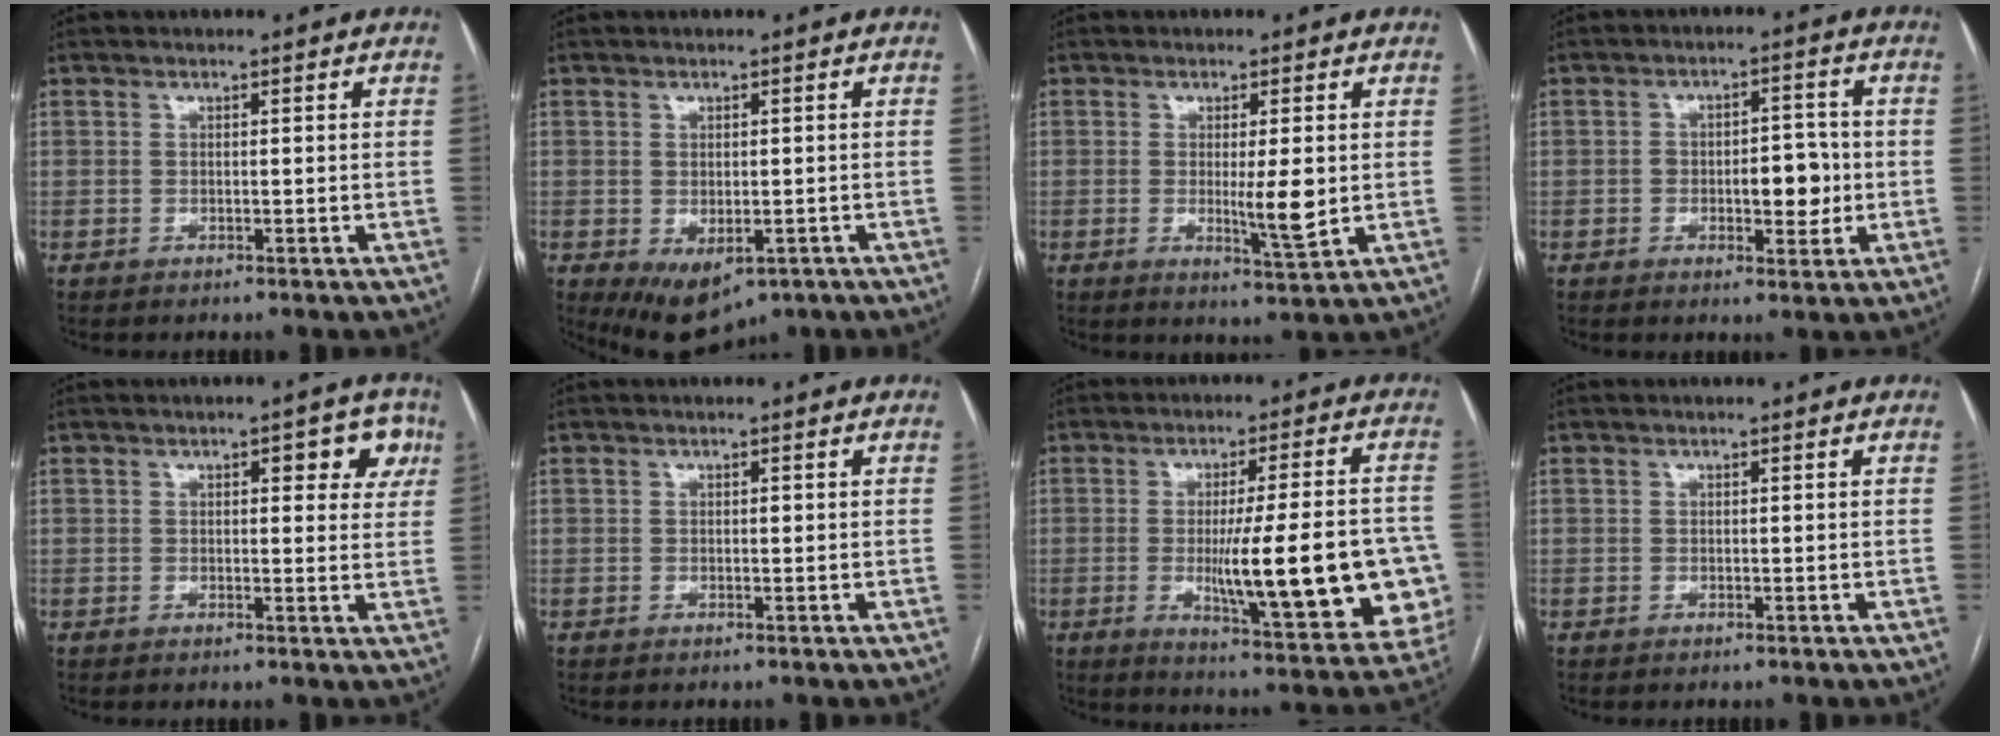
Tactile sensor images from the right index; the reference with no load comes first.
{"total": 7.1, "force": [-3.4, 4.0, 4.8], "torque": [-0.070, -0.013, -0.038]}
{"total": 5.5, "force": [-0.1, 0.7, 5.4], "torque": [-0.083, -0.011, -0.002]}
{"total": 6.6, "force": [-1.0, 3.0, 5.8], "torque": [-0.079, 0.011, -0.010]}
{"total": 5.5, "force": [2.5, 2.3, 4.4], "torque": [-0.036, 0.013, 0.023]}
{"total": 0.0}
{"total": 21.5, "force": [-3.6, 3.4, 21.0], "torque": [-0.221, 0.001, -0.031]}
{"total": 0.0}